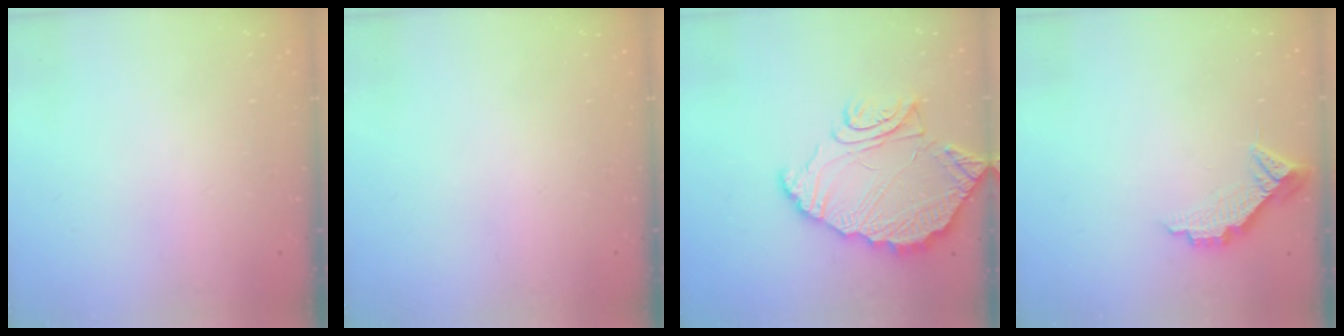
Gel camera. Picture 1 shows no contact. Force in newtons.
{"total": 0.0}
{"total": 16.6, "press": 16.5, "slide": 1.7}
{"total": 8.7, "press": 8.7, "slide": 0.4}